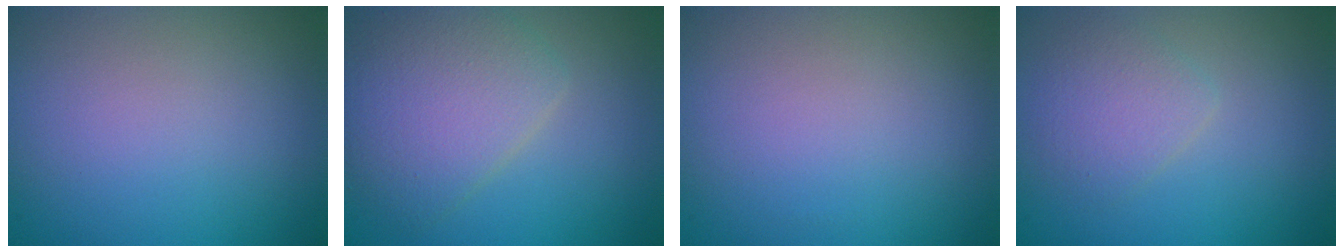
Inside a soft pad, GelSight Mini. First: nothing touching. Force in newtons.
{"total": 5.0, "press": 5.0, "slide": 0.2}
{"total": 0.0}
{"total": 2.3, "press": 2.3, "slide": 0.1}